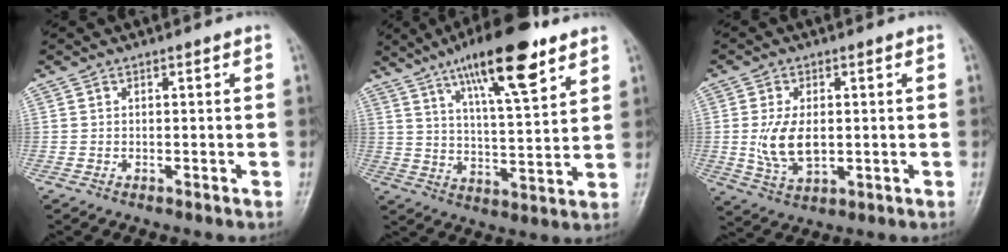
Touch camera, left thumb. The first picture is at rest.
{"total": 17.1, "force": [10.2, 4.4, 13.0], "torque": [-0.191, -0.041, 0.168]}
{"total": 8.3, "force": [0.0, 4.7, 6.8], "torque": [-0.128, -0.007, 0.009]}